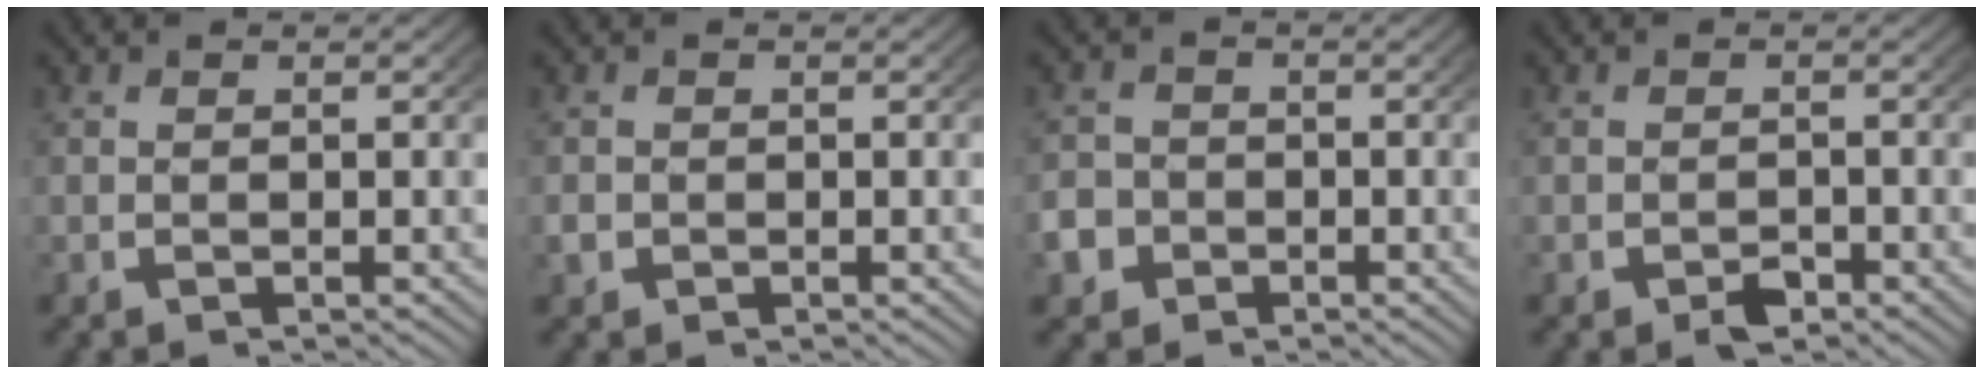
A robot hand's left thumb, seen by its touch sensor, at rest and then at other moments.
{"total": 1.3, "force": [-0.4, 1.2, 0.4], "torque": [-0.013, -0.004, -0.009]}
{"total": 4.2, "force": [-1.9, 3.7, 0.7], "torque": [-0.025, -0.015, -0.033]}
{"total": 1.6, "force": [-1.0, 1.0, 0.8], "torque": [-0.009, -0.010, -0.017]}